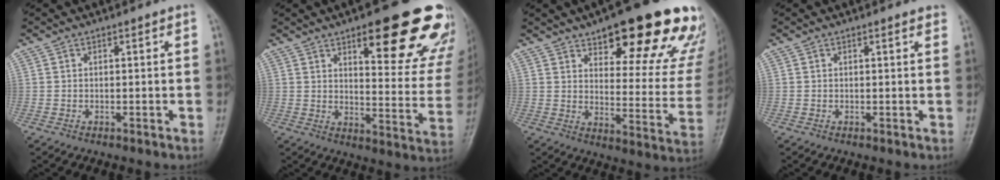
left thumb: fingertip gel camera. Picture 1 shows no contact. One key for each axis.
{"total": 23.5, "fx": 14.0, "fy": 7.5, "fz": 17.3, "tx": -0.172, "ty": -0.061, "tz": 0.178}
{"total": 25.0, "fx": 16.5, "fy": 8.2, "fz": 16.9, "tx": -0.172, "ty": -0.070, "tz": 0.210}
{"total": 1.2, "fx": 1.0, "fy": 0.3, "fz": 0.7, "tx": -0.005, "ty": 0.001, "tz": 0.009}